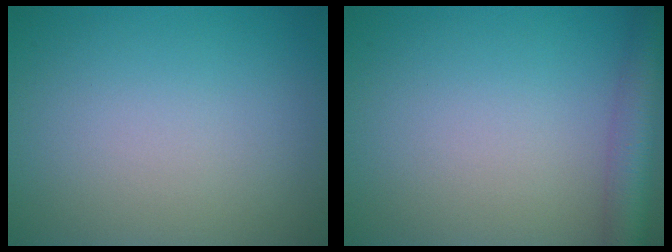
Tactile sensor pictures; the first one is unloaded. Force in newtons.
{"total": 4.5, "press": 4.5, "slide": 0.2}